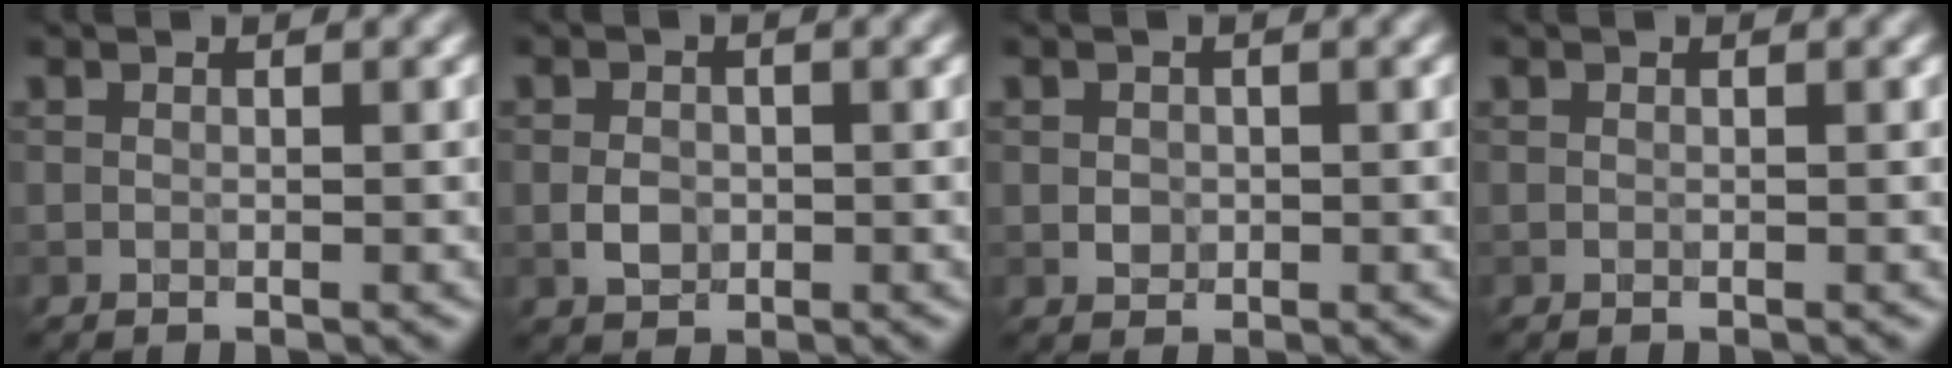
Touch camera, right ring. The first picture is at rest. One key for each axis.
{"total": 1.9, "fx": -0.4, "fy": 1.5, "fz": 1.2, "tx": -0.021, "ty": -0.002, "tz": -0.010}
{"total": 1.1, "fx": 0.0, "fy": 1.0, "fz": 0.5, "tx": -0.008, "ty": -0.003, "tz": 0.000}
{"total": 0.0}